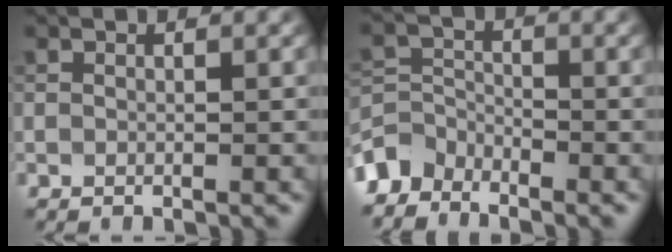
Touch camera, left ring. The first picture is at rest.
{"total": 3.4, "force": [-3.1, 1.5, 0.3], "torque": [-0.004, 0.001, -0.077]}